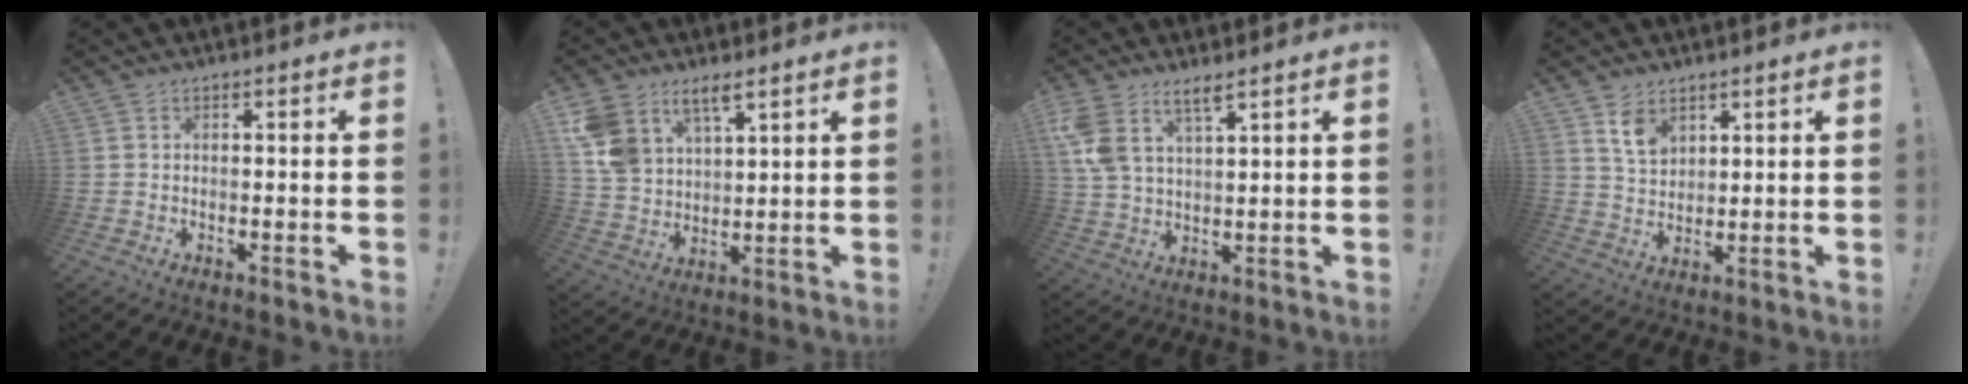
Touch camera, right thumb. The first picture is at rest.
{"total": 10.1, "force": [7.1, 5.8, 4.4], "torque": [-0.090, -0.037, 0.142]}
{"total": 8.1, "force": [5.5, 3.4, 4.8], "torque": [-0.104, -0.021, 0.105]}
{"total": 7.3, "force": [4.8, 4.6, 3.2], "torque": [-0.054, -0.022, 0.091]}